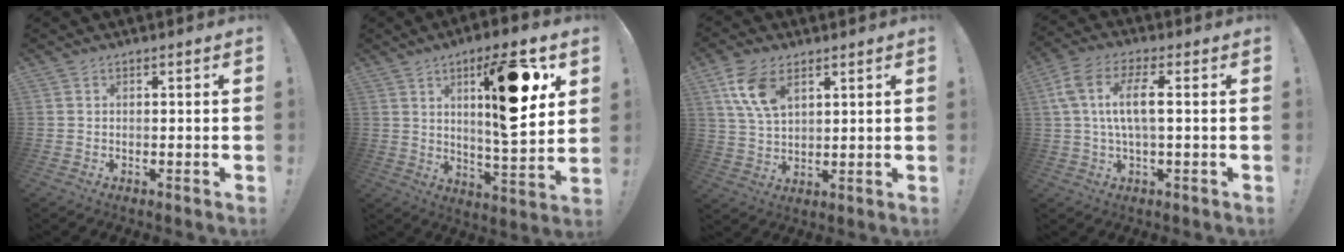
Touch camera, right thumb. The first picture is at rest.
{"total": 18.5, "force": [7.8, 4.4, 16.2], "torque": [-0.236, -0.034, 0.107]}
{"total": 10.6, "force": [5.4, 5.9, 7.0], "torque": [-0.144, -0.011, 0.101]}
{"total": 10.4, "force": [1.1, 3.7, 9.7], "torque": [-0.198, 0.004, 0.018]}